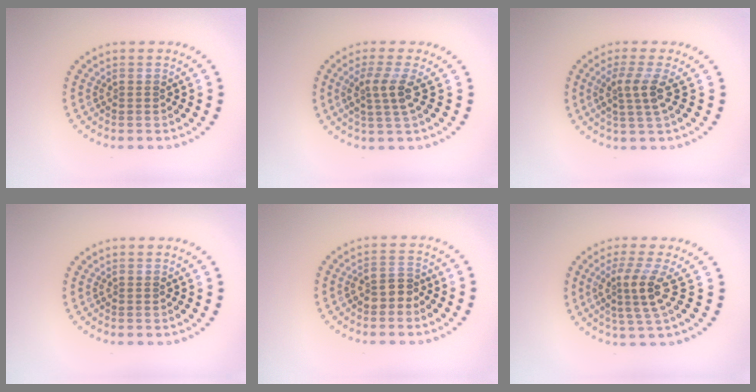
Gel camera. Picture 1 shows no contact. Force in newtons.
{"total": 2.6, "press": 2.0, "slide": 1.7}
{"total": 2.6, "press": 2.0, "slide": 1.7}
{"total": 0.0}
{"total": 2.0, "press": 1.9, "slide": 0.7}
{"total": 3.1, "press": 2.3, "slide": 2.2}